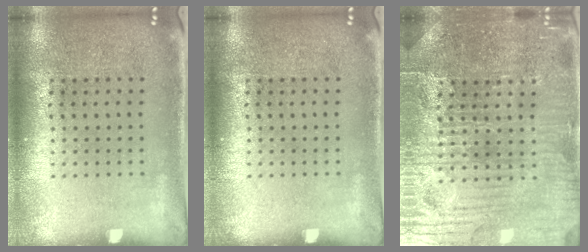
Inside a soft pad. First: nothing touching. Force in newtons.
{"total": 0.0}
{"total": 4.8, "press": 4.7, "slide": 1.2}